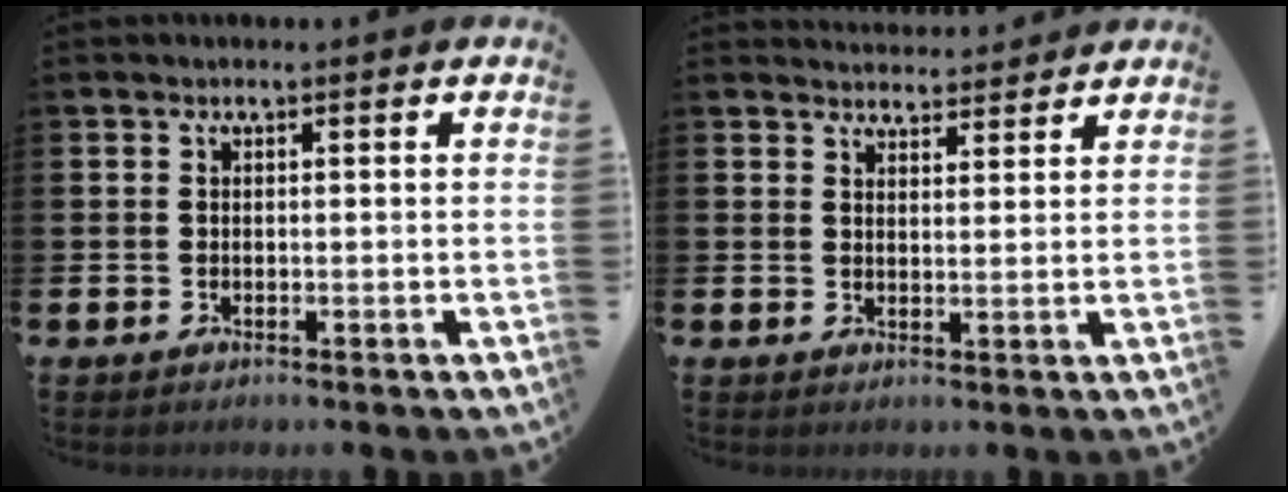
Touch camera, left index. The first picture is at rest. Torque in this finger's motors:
{"motor_torque": [0.22, -0.48, 0.01, -0.03]}